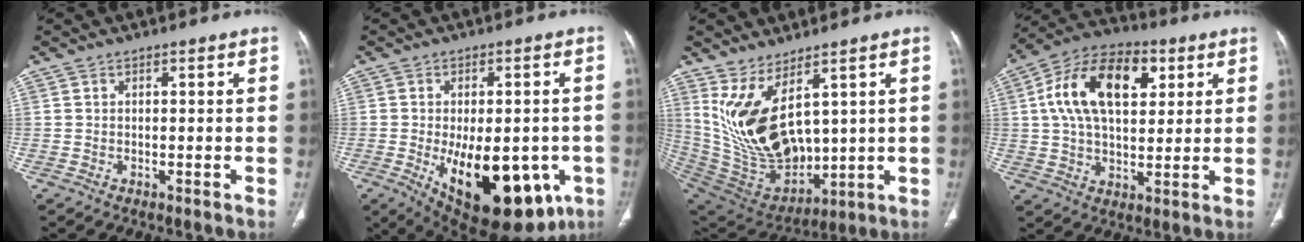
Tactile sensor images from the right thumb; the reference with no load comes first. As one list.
[{"total": 19.3, "force": [-5.2, 9.3, 16.0], "torque": [-0.208, -0.021, -0.048]}, {"total": 16.9, "force": [6.1, 8.3, 13.4], "torque": [-0.239, -0.045, 0.155]}, {"total": 18.1, "force": [5.1, 10.5, 13.8], "torque": [-0.222, 0.009, 0.081]}]